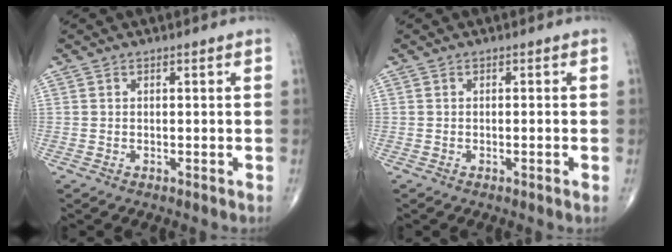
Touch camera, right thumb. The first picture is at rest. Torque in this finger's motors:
{"motor_torque": [-0.22, 0.07, -0.15, 0.14, 0.04]}